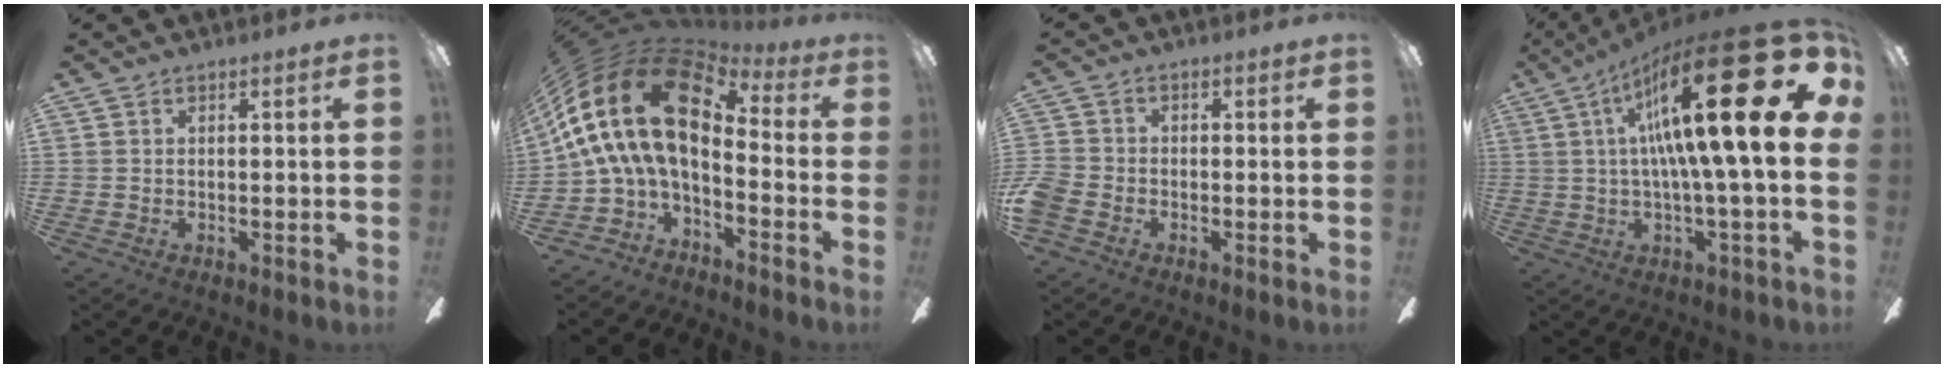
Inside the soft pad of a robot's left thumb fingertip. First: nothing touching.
{"total": 20.0, "force": [3.0, 11.0, 16.5], "torque": [-0.345, -0.015, 0.049]}
{"total": 4.4, "force": [-2.3, 3.2, 1.9], "torque": [-0.040, 0.016, -0.042]}
{"total": 30.4, "force": [9.4, 6.8, 28.1], "torque": [-0.458, -0.061, 0.144]}